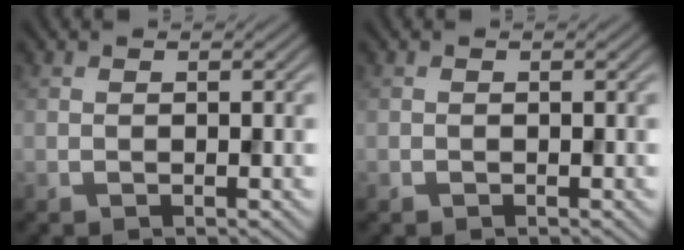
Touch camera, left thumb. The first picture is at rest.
{"total": 0.0}